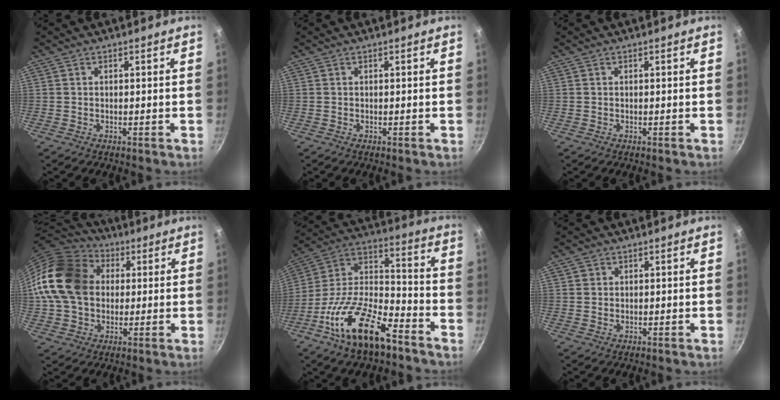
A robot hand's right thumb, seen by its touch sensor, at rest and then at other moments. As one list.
[{"total": 0.0}, {"total": 0.0}, {"total": 19.8, "force": [2.8, 15.4, 12.1], "torque": [-0.212, 0.034, 0.042]}, {"total": 20.7, "force": [-11.7, 9.0, 14.4], "torque": [-0.237, 0.080, -0.226]}, {"total": 1.2, "force": [0.5, 1.1, 0.3], "torque": [0.002, 0.001, 0.007]}]